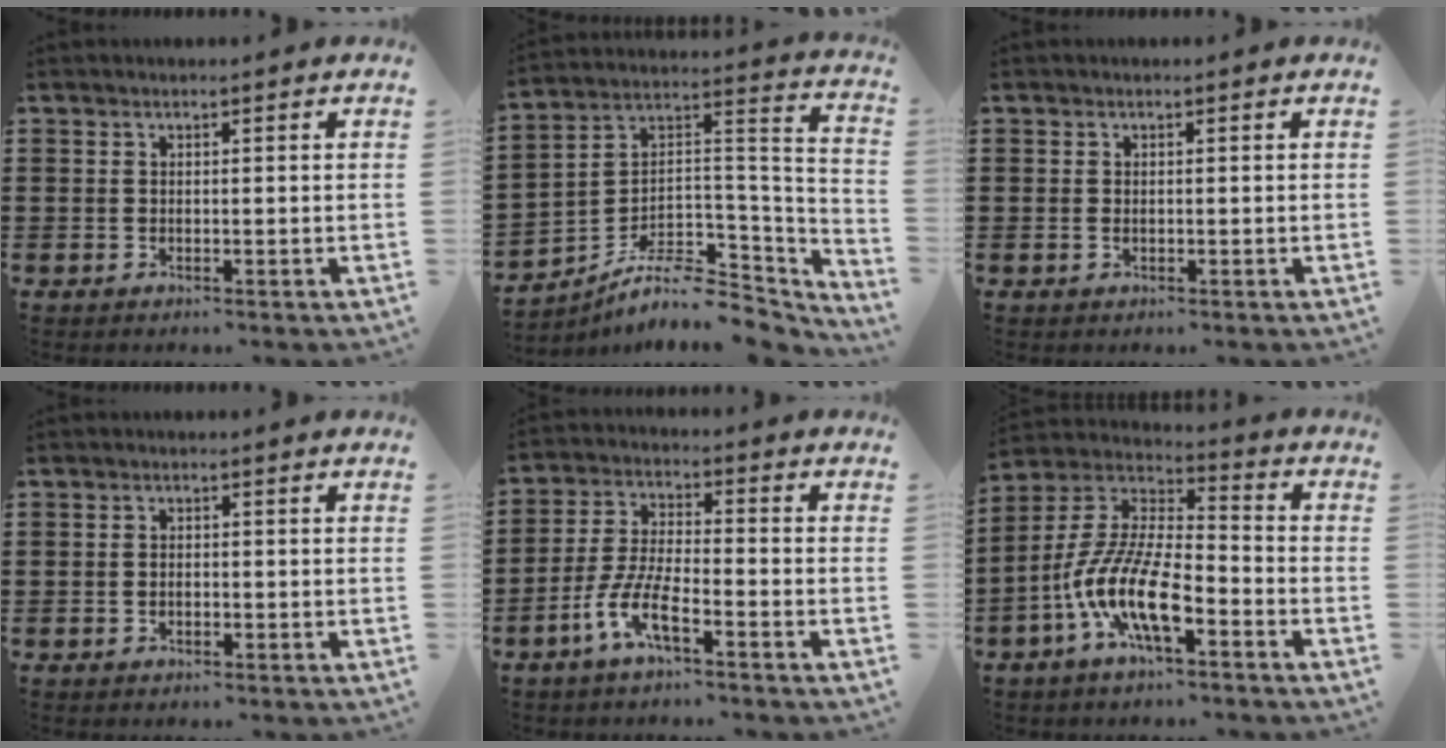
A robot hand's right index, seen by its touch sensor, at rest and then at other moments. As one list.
[{"total": 7.9, "force": [-6.1, 3.2, 3.8], "torque": [-0.076, 0.003, -0.119]}, {"total": 0.6, "force": [-0.1, 0.2, 0.5], "torque": [-0.013, -0.003, 0.000]}, {"total": 0.8, "force": [-0.4, 0.4, 0.6], "torque": [-0.013, -0.002, -0.007]}, {"total": 7.1, "force": [-4.5, 1.6, 5.3], "torque": [-0.141, -0.013, -0.094]}, {"total": 11.8, "force": [-6.2, 3.8, 9.3], "torque": [-0.227, -0.016, -0.127]}]